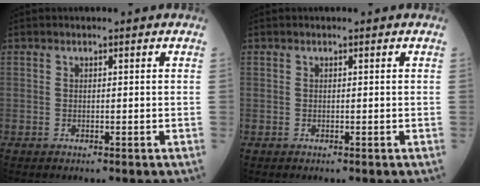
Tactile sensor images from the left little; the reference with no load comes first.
{"total": 0.0}